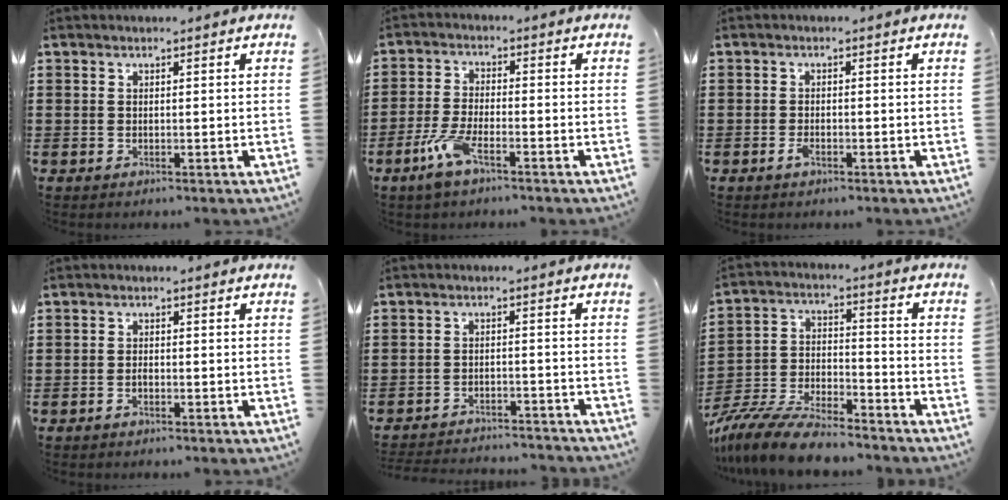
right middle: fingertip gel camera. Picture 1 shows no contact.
{"total": 5.9, "force": [-3.4, 1.5, 4.5], "torque": [-0.107, -0.007, -0.065]}
{"total": 1.6, "force": [-0.9, 0.6, 1.2], "torque": [-0.031, -0.003, -0.019]}
{"total": 1.1, "force": [-0.7, 0.4, 0.7], "torque": [-0.017, -0.003, -0.013]}
{"total": 3.3, "force": [-3.3, 0.0, 0.1], "torque": [-0.006, 0.002, -0.070]}
{"total": 10.3, "force": [-9.5, 1.4, 3.8], "torque": [-0.081, 0.017, -0.189]}